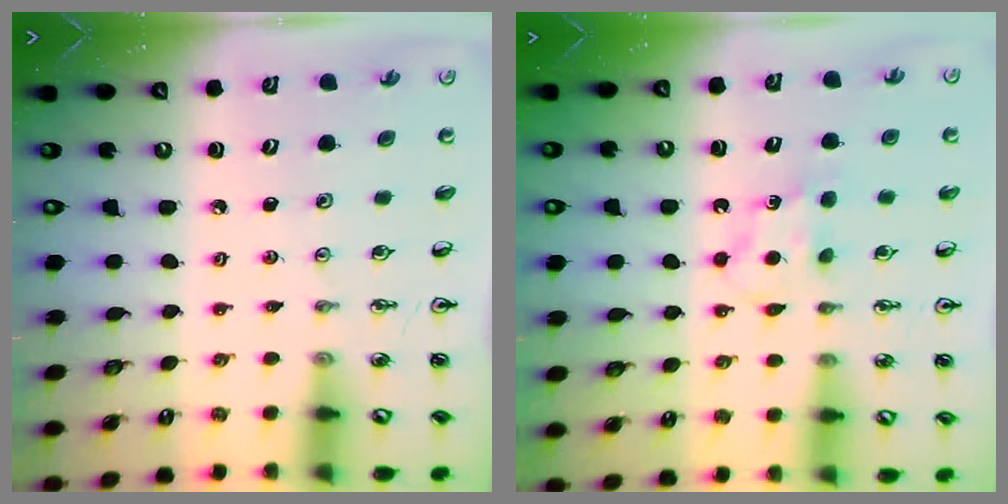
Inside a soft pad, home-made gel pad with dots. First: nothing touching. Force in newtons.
{"total": 5.3, "press": 5.2, "slide": 0.6}